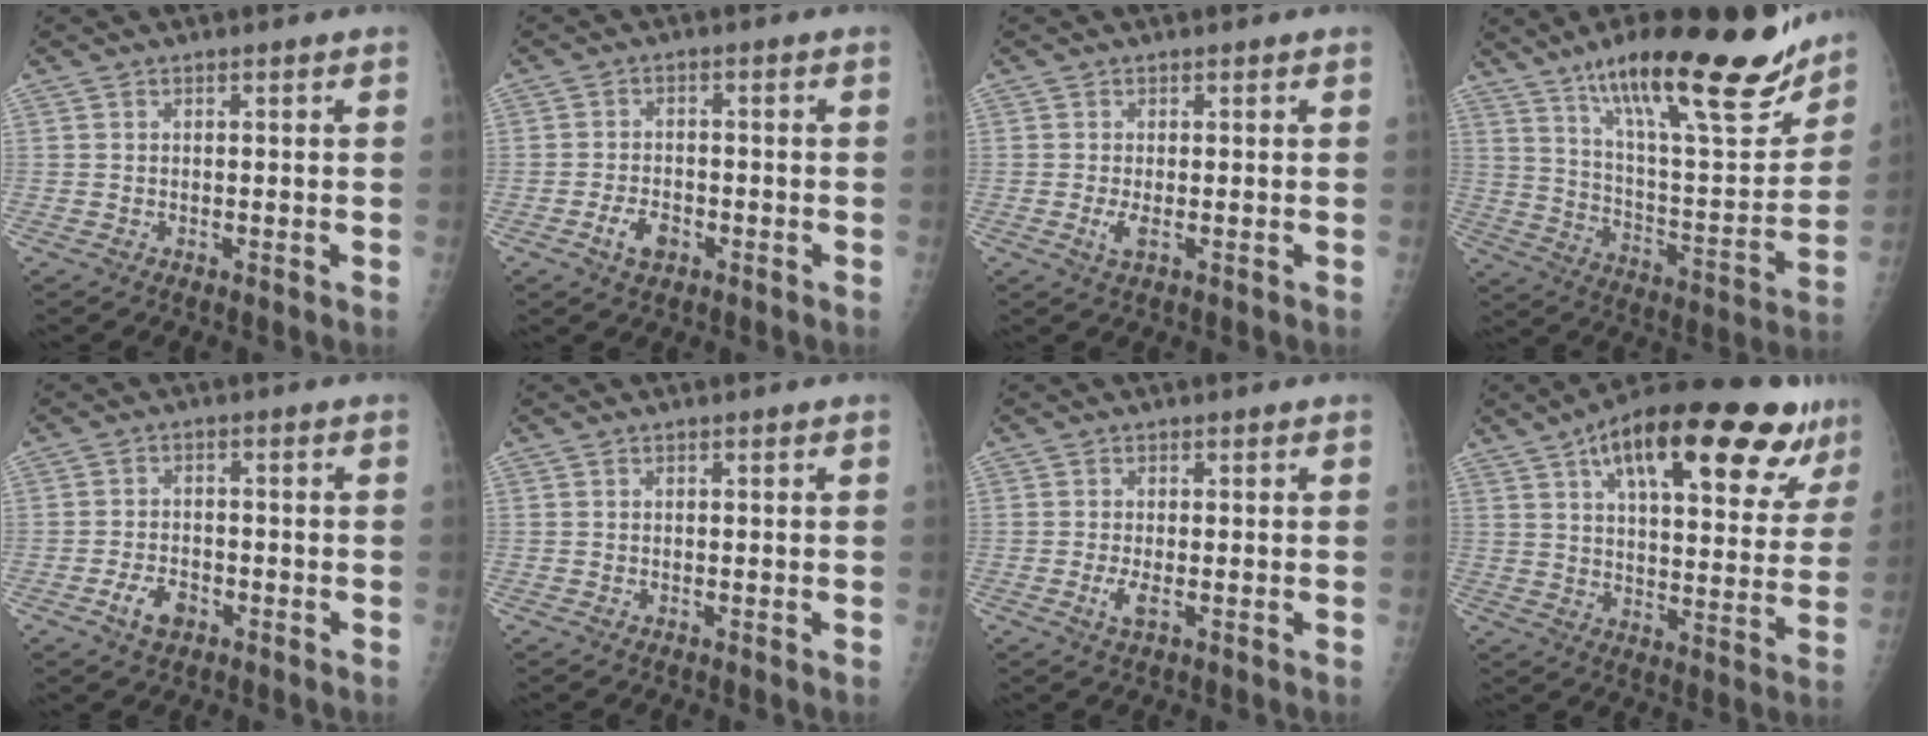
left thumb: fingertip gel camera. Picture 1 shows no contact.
{"total": 4.5, "force": [-2.2, 2.7, 2.8], "torque": [-0.043, 0.015, -0.040]}
{"total": 2.3, "force": [-0.5, 0.8, 2.1], "torque": [-0.049, -0.006, -0.011]}
{"total": 26.5, "force": [18.1, 6.6, 18.2], "torque": [-0.247, -0.073, 0.291]}
{"total": 4.7, "force": [-2.5, 2.8, 2.8], "torque": [-0.045, 0.017, -0.044]}
{"total": 0.0}
{"total": 2.6, "force": [-0.8, 0.8, 2.4], "torque": [-0.054, -0.006, -0.018]}
{"total": 26.5, "force": [15.0, 9.2, 19.8], "torque": [-0.266, -0.011, 0.220]}